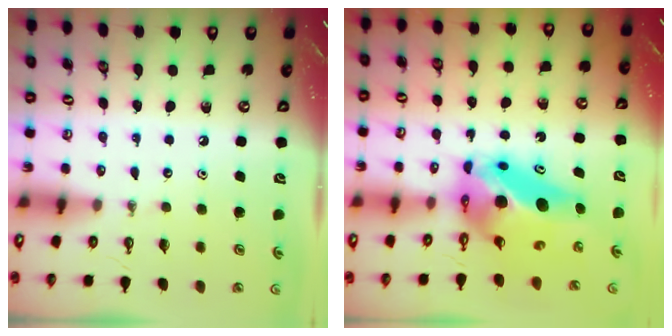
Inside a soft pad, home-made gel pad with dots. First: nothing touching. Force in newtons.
{"total": 11.5, "press": 11.2, "slide": 2.4}